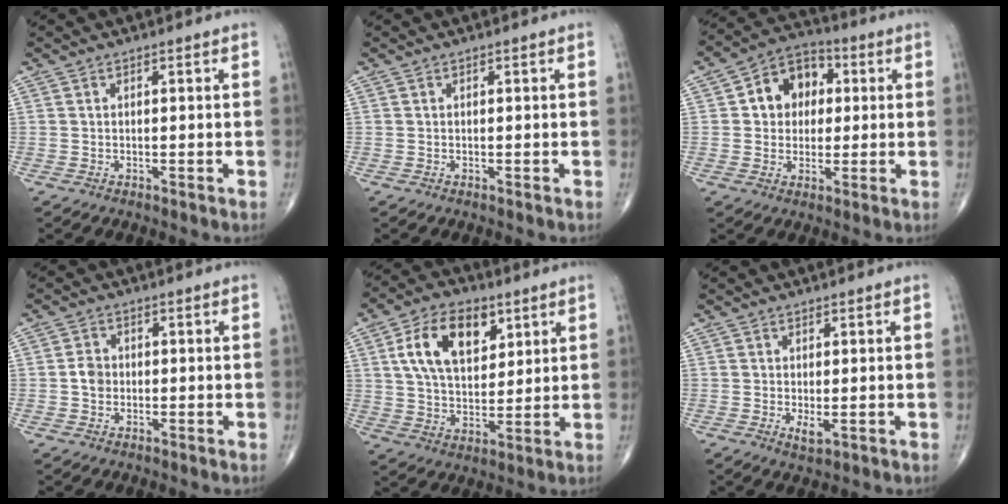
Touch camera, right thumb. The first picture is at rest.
{"total": 0.0}
{"total": 10.4, "force": [2.0, 8.3, 6.0], "torque": [-0.053, 0.015, 0.021]}
{"total": 2.8, "force": [-0.3, 2.4, 1.4], "torque": [-0.017, 0.007, -0.010]}
{"total": 14.5, "force": [5.6, 8.5, 10.2], "torque": [-0.157, -0.014, 0.104]}
{"total": 1.9, "force": [-0.3, 0.8, 1.7], "torque": [-0.029, -0.006, 0.001]}